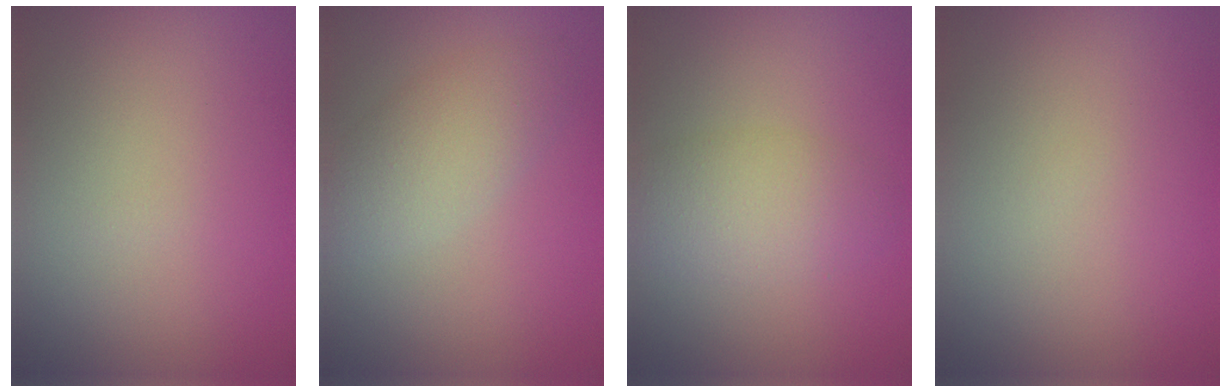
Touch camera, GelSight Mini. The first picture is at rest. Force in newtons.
{"total": 3.6, "press": 3.6, "slide": 0.2}
{"total": 4.2, "press": 4.2, "slide": 0.1}
{"total": 0.0}